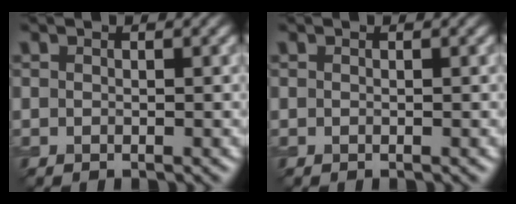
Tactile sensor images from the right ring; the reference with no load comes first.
{"total": 0.0}